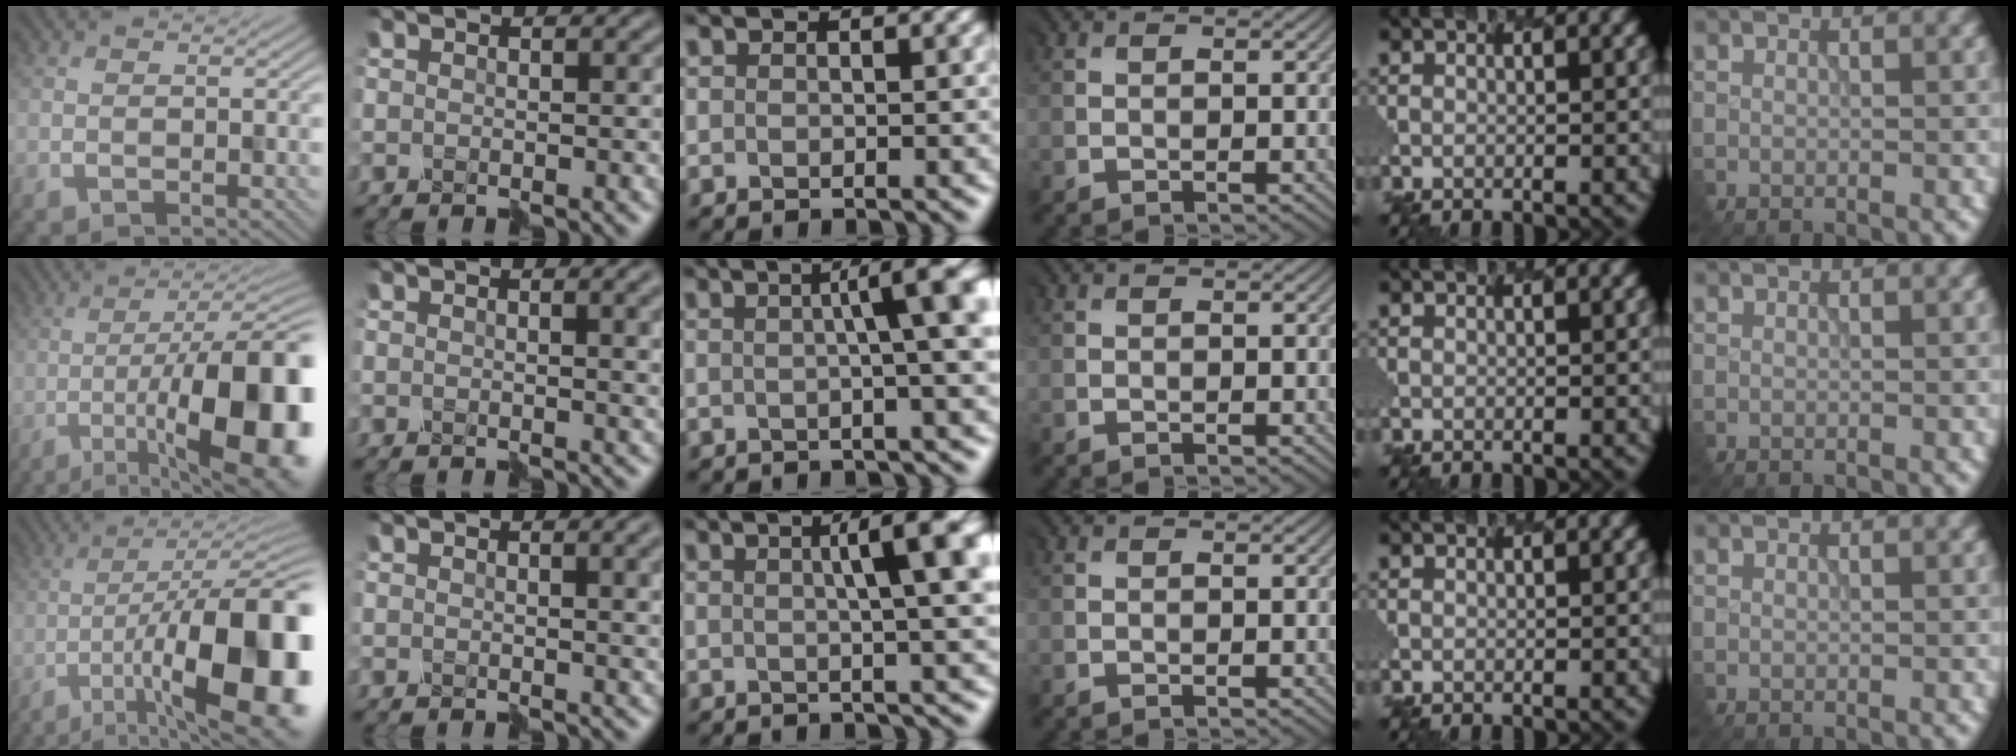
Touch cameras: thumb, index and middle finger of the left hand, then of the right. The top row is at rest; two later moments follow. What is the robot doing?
{"motion": "disassemble", "object": "hinged jar"}